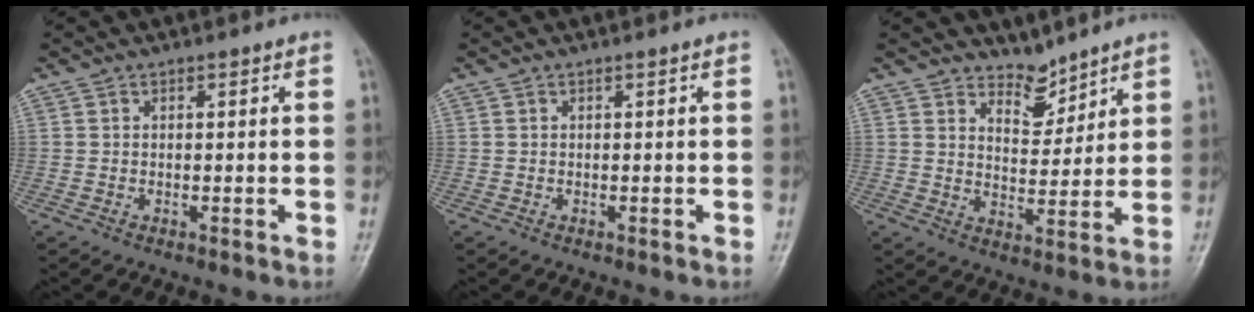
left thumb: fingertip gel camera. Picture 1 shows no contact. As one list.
[{"total": 0.0}, {"total": 5.2, "force": [4.6, 2.3, 0.9], "torque": [0.010, -0.044, 0.085]}]